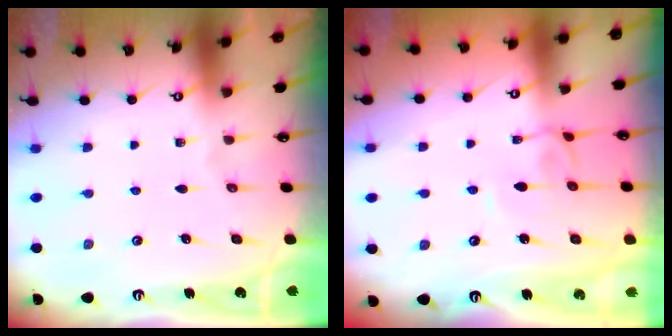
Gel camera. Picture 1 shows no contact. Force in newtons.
{"total": 2.7, "press": 2.7, "slide": 0.2}